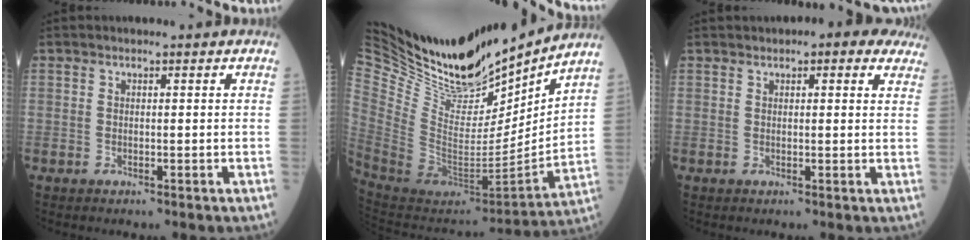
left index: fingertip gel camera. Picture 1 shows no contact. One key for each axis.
{"total": 28.9, "fx": 25.7, "fy": 7.2, "fz": 11.2, "tx": -0.240, "ty": -0.054, "tz": 0.435}
{"total": 7.2, "fx": 5.6, "fy": 2.2, "fz": 3.9, "tx": -0.036, "ty": 0.018, "tz": 0.058}